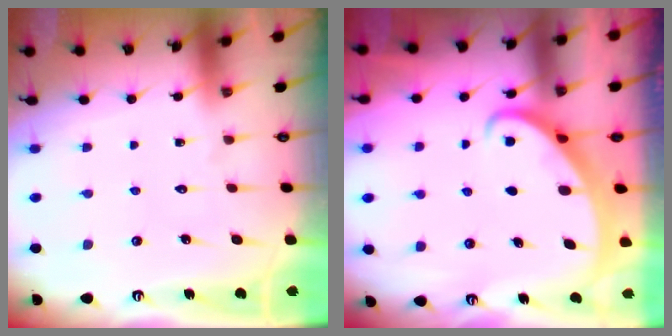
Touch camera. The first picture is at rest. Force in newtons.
{"total": 2.4, "press": 2.4, "slide": 0.3}